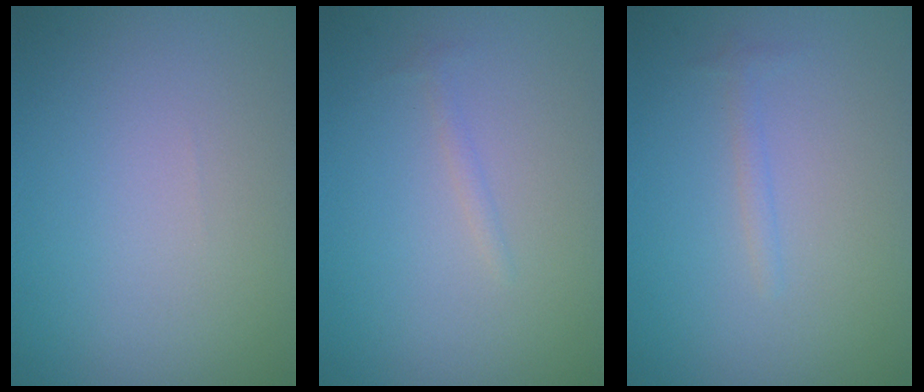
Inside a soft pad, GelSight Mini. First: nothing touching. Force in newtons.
{"total": 0.6, "press": 0.6, "slide": 0.0}
{"total": 0.8, "press": 0.8, "slide": 0.0}